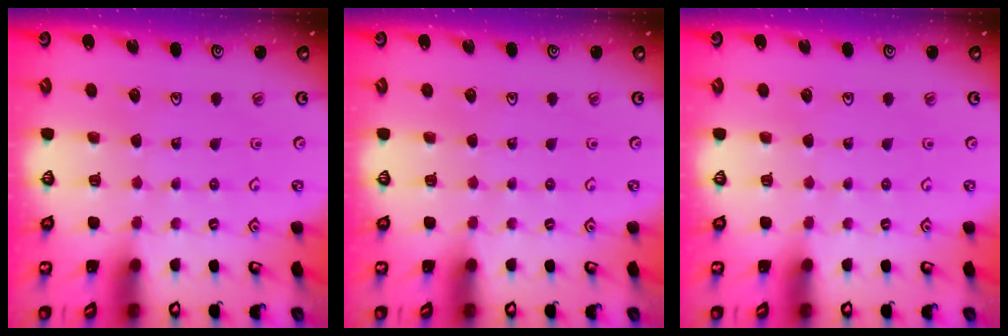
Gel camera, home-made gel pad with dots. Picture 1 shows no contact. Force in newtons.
{"total": 0.0}
{"total": 0.0}